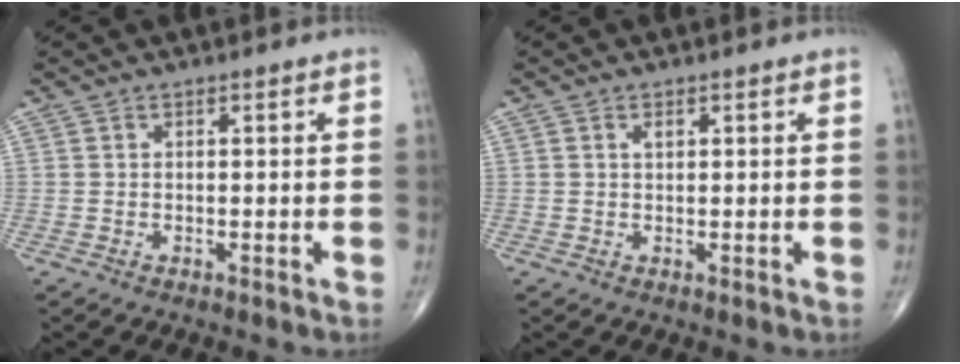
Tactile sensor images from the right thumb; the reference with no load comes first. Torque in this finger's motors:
{"motor_torque": [0.56, 0.51, 0.61, 0.26, -0.01]}